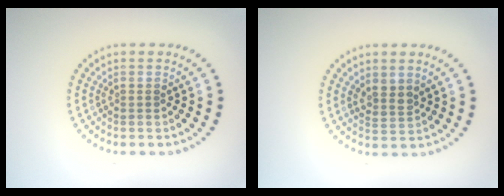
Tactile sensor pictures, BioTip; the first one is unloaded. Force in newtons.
{"total": 1.5, "press": 1.2, "slide": 0.9}